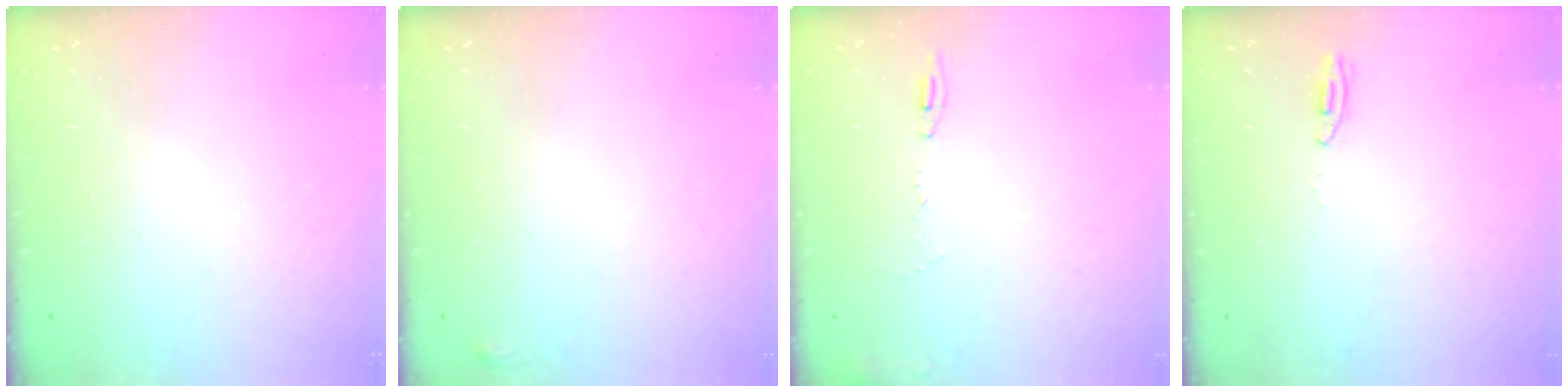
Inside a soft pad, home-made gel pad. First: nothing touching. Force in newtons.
{"total": 10.3, "press": 3.9, "slide": 9.5}
{"total": 6.2, "press": 6.0, "slide": 1.5}
{"total": 2.9, "press": 2.7, "slide": 1.1}